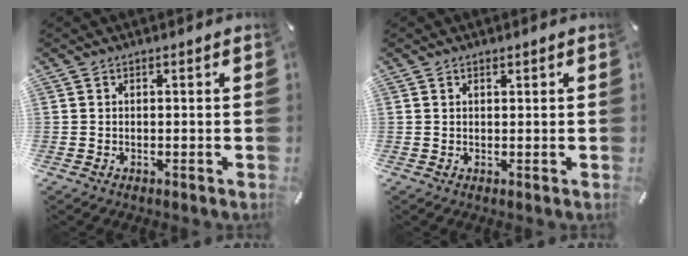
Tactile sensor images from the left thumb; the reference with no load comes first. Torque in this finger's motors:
{"motor_torque": [0.04, -0.40, -0.04, 0.17, -0.02]}